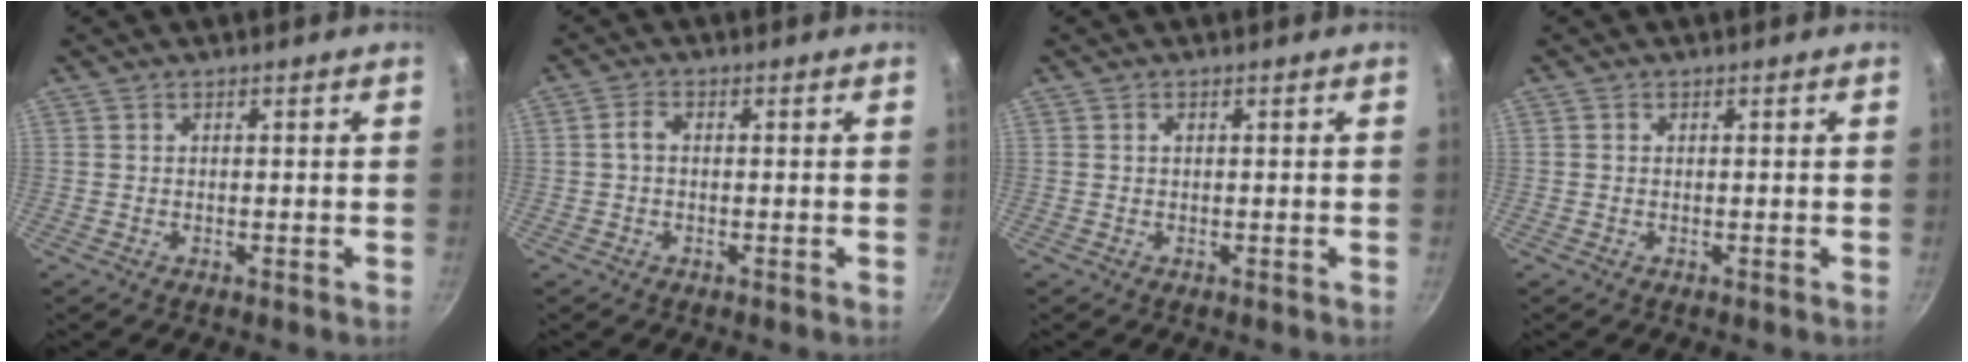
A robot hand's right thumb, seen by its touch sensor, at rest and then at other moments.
{"total": 2.0, "force": [-0.1, 1.3, 1.6], "torque": [-0.032, 0.010, -0.004]}
{"total": 0.5, "force": [0.2, 0.4, 0.3], "torque": [-0.004, -0.001, 0.004]}
{"total": 0.0}